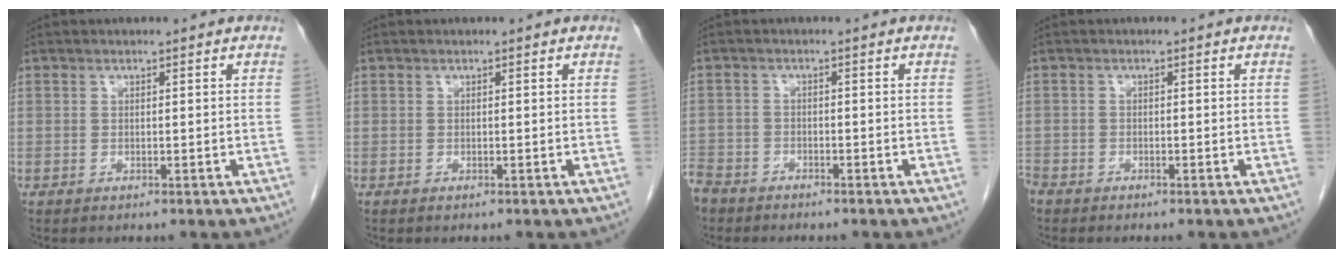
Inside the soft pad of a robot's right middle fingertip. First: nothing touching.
{"total": 0.0}
{"total": 5.5, "force": [-4.8, 2.5, 1.0], "torque": [-0.024, -0.008, -0.093]}
{"total": 2.1, "force": [-1.9, 0.9, 0.5], "torque": [-0.013, -0.003, -0.036]}